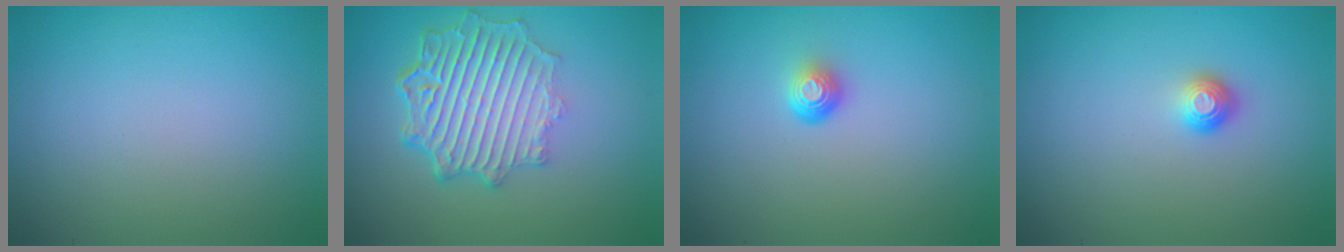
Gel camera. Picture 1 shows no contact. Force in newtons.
{"total": 7.0, "press": 5.1, "slide": 4.8}
{"total": 1.5, "press": 0.9, "slide": 1.2}
{"total": 1.0, "press": 0.9, "slide": 0.4}